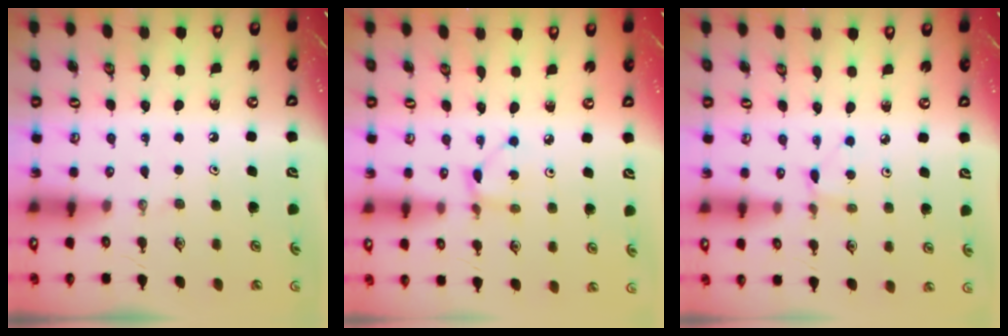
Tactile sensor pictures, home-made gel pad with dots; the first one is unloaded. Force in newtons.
{"total": 2.0, "press": 2.0, "slide": 0.2}
{"total": 1.5, "press": 1.5, "slide": 0.2}